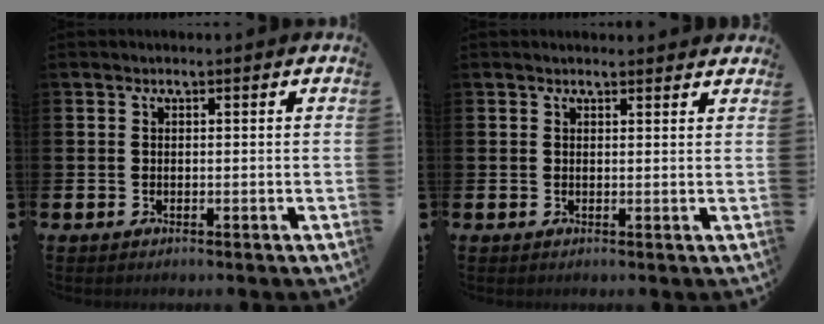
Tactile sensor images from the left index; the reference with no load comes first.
{"total": 1.2, "force": [1.2, 0.1, 0.0], "torque": [0.010, -0.005, 0.020]}